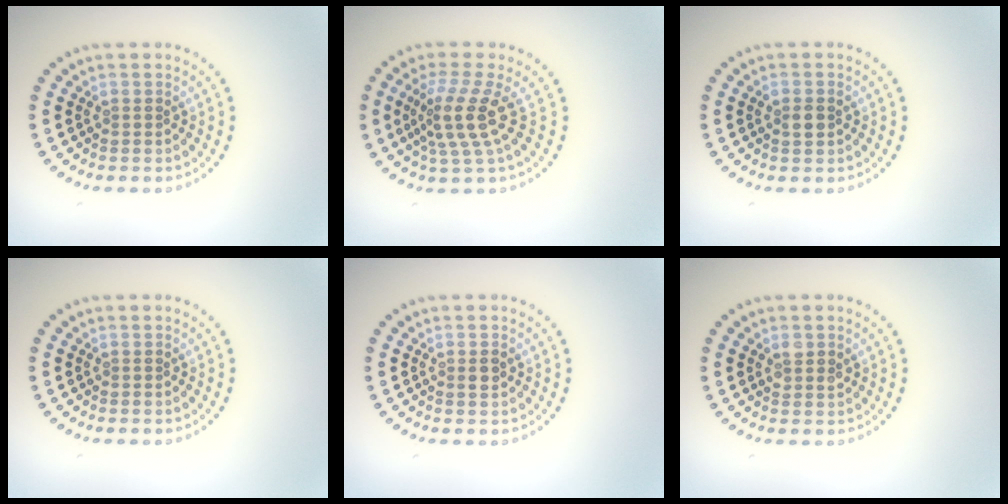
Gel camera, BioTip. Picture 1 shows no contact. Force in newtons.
{"total": 4.0, "press": 3.1, "slide": 2.6}
{"total": 1.3, "press": 1.3, "slide": 0.2}
{"total": 0.0}
{"total": 1.0, "press": 1.0, "slide": 0.2}
{"total": 1.3, "press": 1.2, "slide": 0.4}